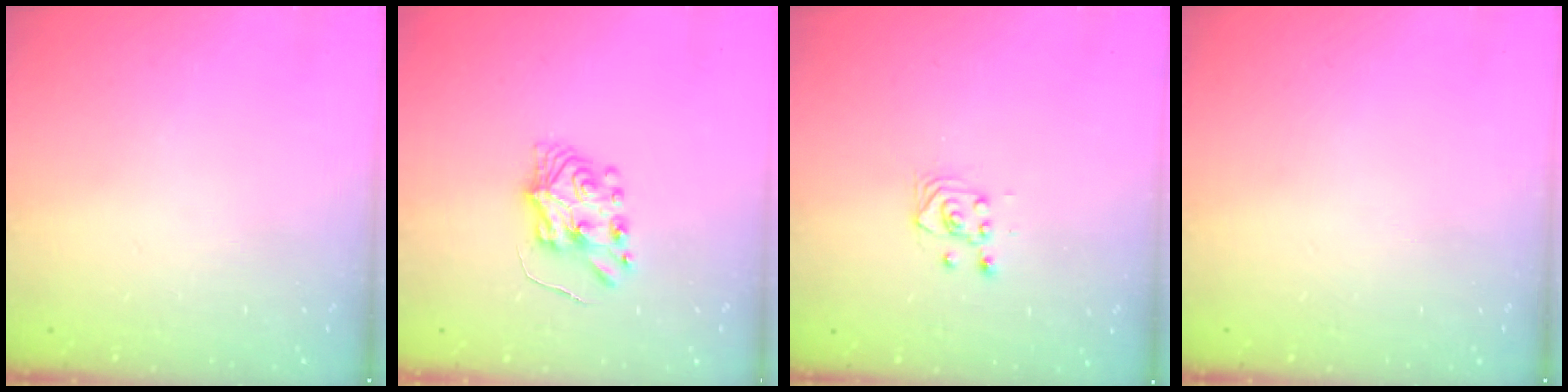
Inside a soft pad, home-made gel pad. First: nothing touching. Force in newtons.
{"total": 7.3, "press": 7.3, "slide": 0.7}
{"total": 4.2, "press": 3.9, "slide": 1.7}
{"total": 0.0}